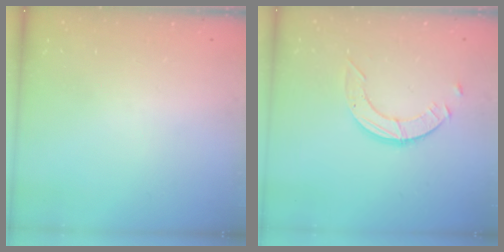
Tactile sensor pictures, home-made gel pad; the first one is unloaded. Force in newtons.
{"total": 3.9, "press": 3.9, "slide": 0.3}